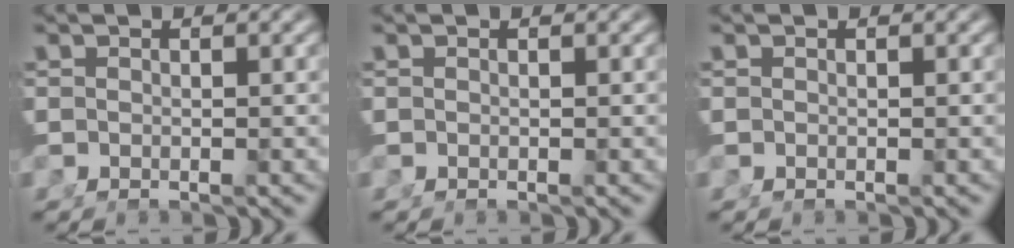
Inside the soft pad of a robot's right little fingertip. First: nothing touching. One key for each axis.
{"total": 0.0}
{"total": 0.0}